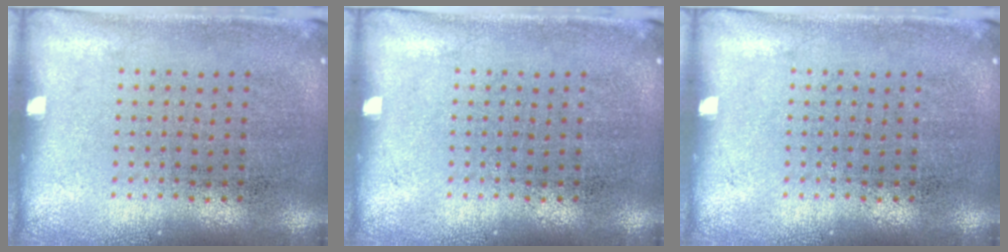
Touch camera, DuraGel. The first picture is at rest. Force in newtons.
{"total": 0.0}
{"total": 0.0}